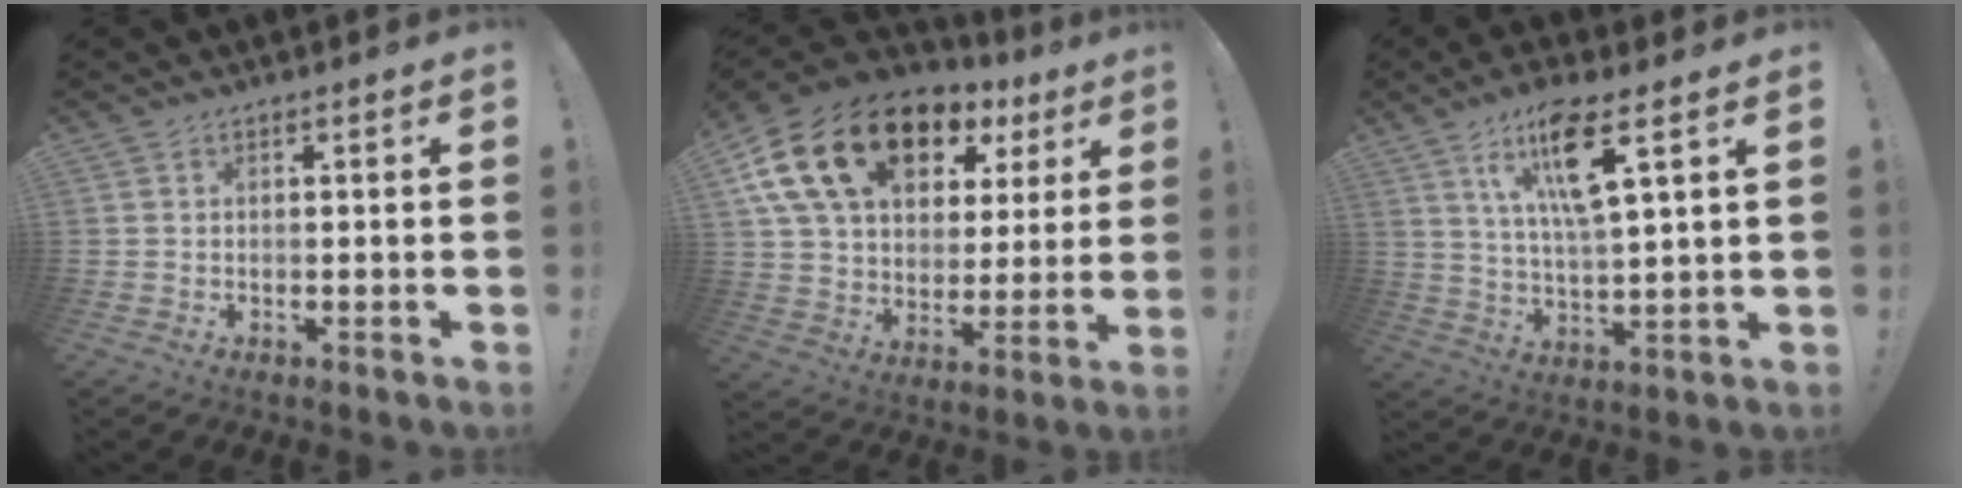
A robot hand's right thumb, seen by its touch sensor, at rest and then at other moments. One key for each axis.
{"total": 22.0, "fx": 11.6, "fy": 13.0, "fz": 13.4, "tx": -0.222, "ty": -0.046, "tz": 0.216}
{"total": 13.9, "fx": 7.4, "fy": 3.1, "fz": 11.3, "tx": -0.196, "ty": -0.018, "tz": 0.118}